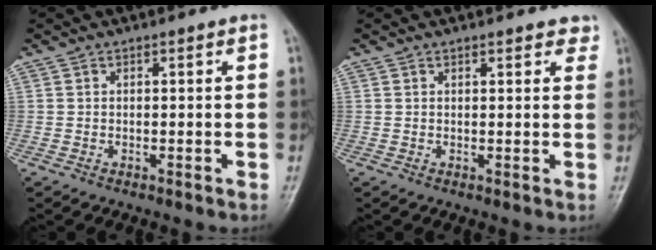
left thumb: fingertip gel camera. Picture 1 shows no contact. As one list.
[{"total": 3.2, "force": [2.5, 1.3, 1.5], "torque": [0.005, -0.005, 0.022]}]